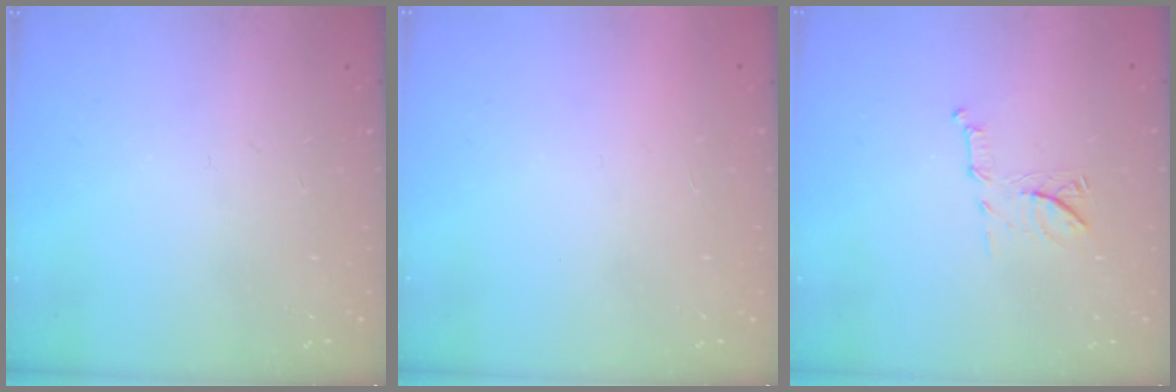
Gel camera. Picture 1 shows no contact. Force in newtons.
{"total": 1.5, "press": 1.5, "slide": 0.1}
{"total": 8.6, "press": 8.5, "slide": 1.1}